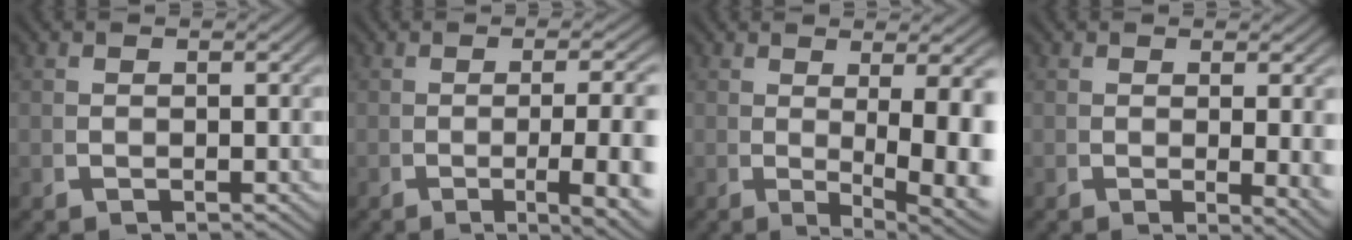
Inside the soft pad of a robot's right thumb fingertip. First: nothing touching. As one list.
[{"total": 6.5, "force": [-2.1, 2.0, 5.8], "torque": [-0.089, -0.006, -0.026]}, {"total": 7.3, "force": [-0.4, 2.9, 6.7], "torque": [-0.098, -0.022, 0.010]}, {"total": 3.0, "force": [0.1, 0.8, 2.9], "torque": [-0.044, -0.012, 0.009]}]